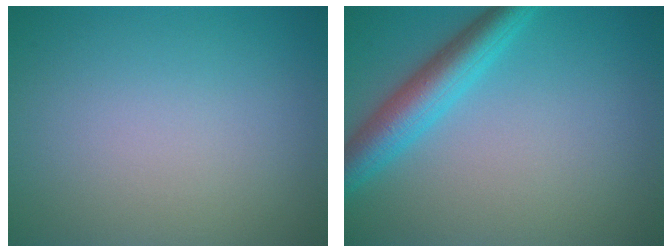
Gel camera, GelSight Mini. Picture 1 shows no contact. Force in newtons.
{"total": 4.7, "press": 4.7, "slide": 0.1}